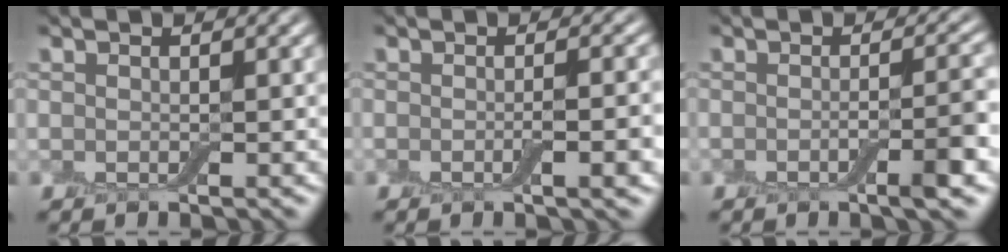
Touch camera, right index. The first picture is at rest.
{"total": 3.0, "force": [-0.7, 0.7, 2.8], "torque": [-0.036, 0.001, -0.014]}
{"total": 3.9, "force": [-1.1, 0.8, 3.7], "torque": [-0.051, 0.005, -0.025]}